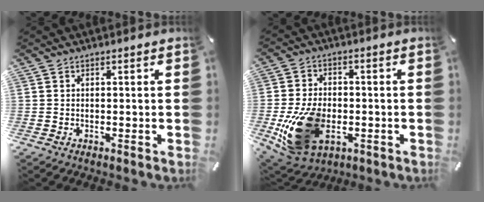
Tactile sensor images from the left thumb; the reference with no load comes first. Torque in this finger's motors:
{"motor_torque": [1.39, 2.31, 0.30, 0.17, 0.51]}